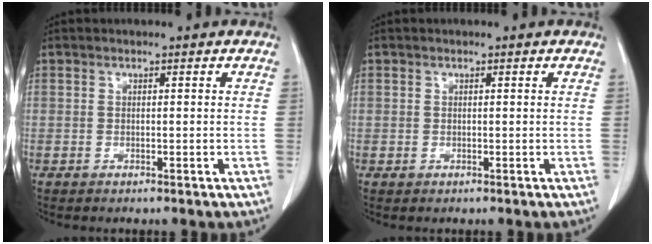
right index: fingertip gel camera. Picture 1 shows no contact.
{"total": 0.6, "force": [0.1, 0.6, -0.1], "torque": [0.008, 0.005, 0.000]}